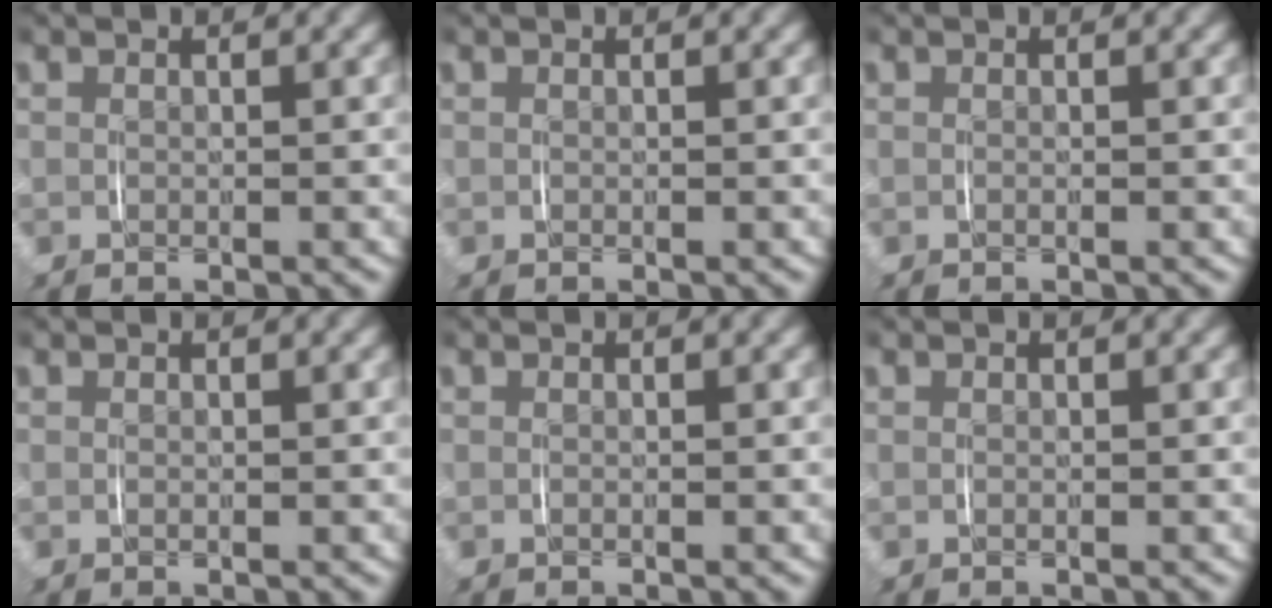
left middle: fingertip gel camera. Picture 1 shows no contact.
{"total": 0.0}
{"total": 0.0}
{"total": 0.0}
{"total": 0.0}
{"total": 0.0}